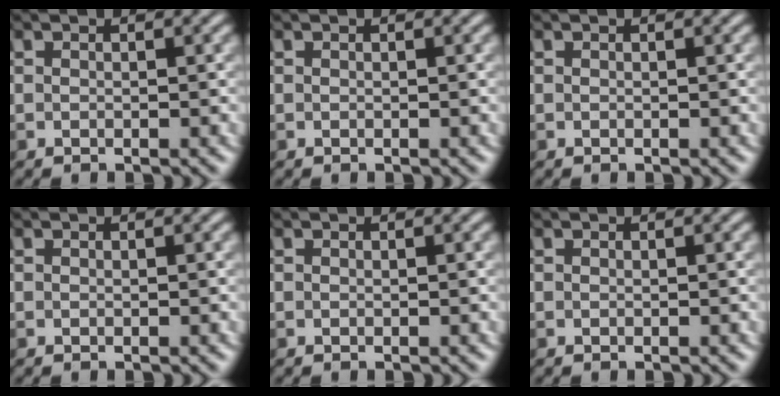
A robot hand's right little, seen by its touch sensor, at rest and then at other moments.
{"total": 0.0}
{"total": 0.0}
{"total": 0.0}
{"total": 0.0}
{"total": 0.0}